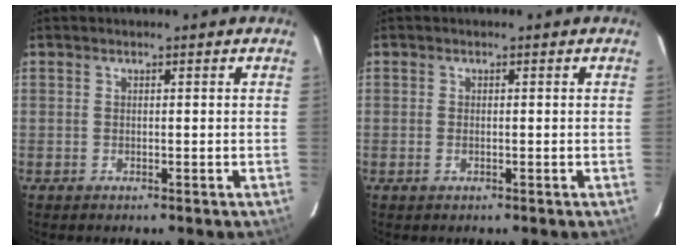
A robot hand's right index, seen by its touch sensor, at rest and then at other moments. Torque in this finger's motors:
{"motor_torque": [-0.17, -0.06, 0.03, -0.01]}